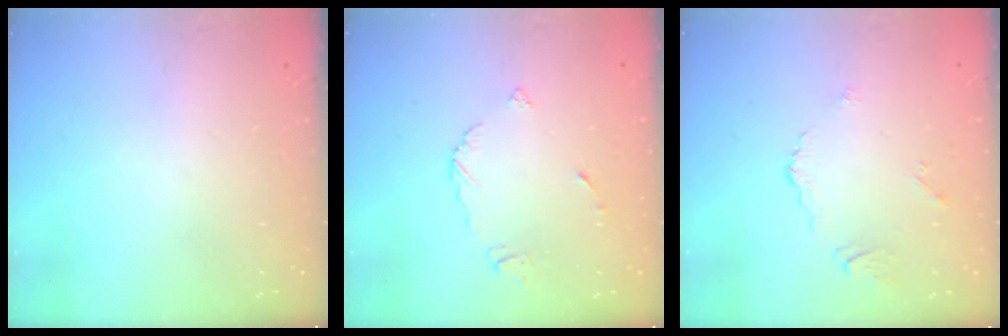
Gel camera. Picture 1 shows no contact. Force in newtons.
{"total": 5.3, "press": 5.3, "slide": 0.2}
{"total": 3.6, "press": 3.5, "slide": 0.6}